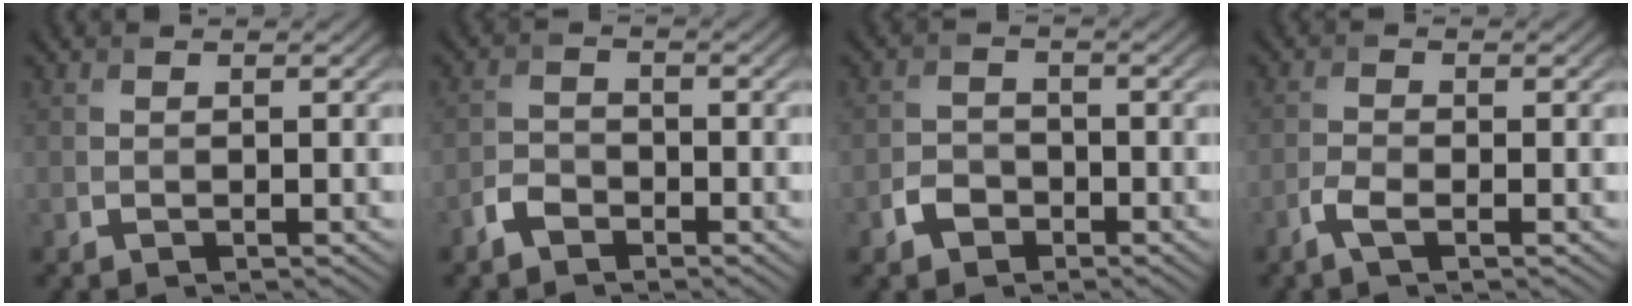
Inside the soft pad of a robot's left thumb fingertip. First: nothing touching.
{"total": 2.7, "force": [-2.0, 1.5, 0.9], "torque": [-0.021, 0.002, -0.049]}
{"total": 2.9, "force": [-1.7, 2.1, 1.1], "torque": [-0.023, 0.002, -0.041]}
{"total": 2.2, "force": [-1.3, 0.6, 1.6], "torque": [-0.041, 0.001, -0.033]}